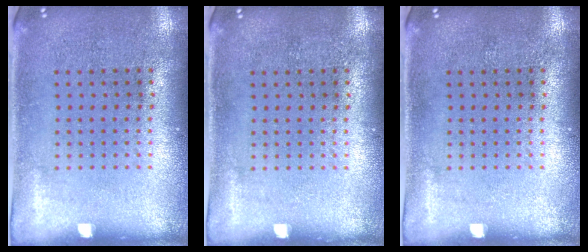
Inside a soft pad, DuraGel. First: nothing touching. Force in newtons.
{"total": 0.0}
{"total": 0.0}